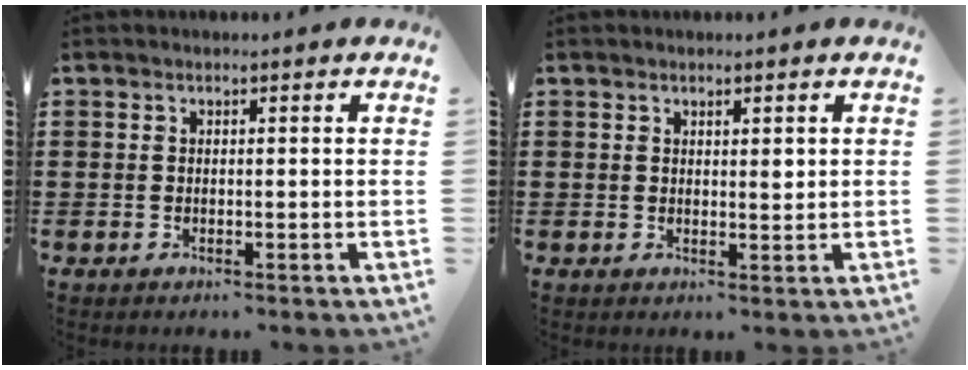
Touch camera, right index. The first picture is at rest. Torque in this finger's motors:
{"motor_torque": [-0.18, 0.05, 0.09, 0.00]}